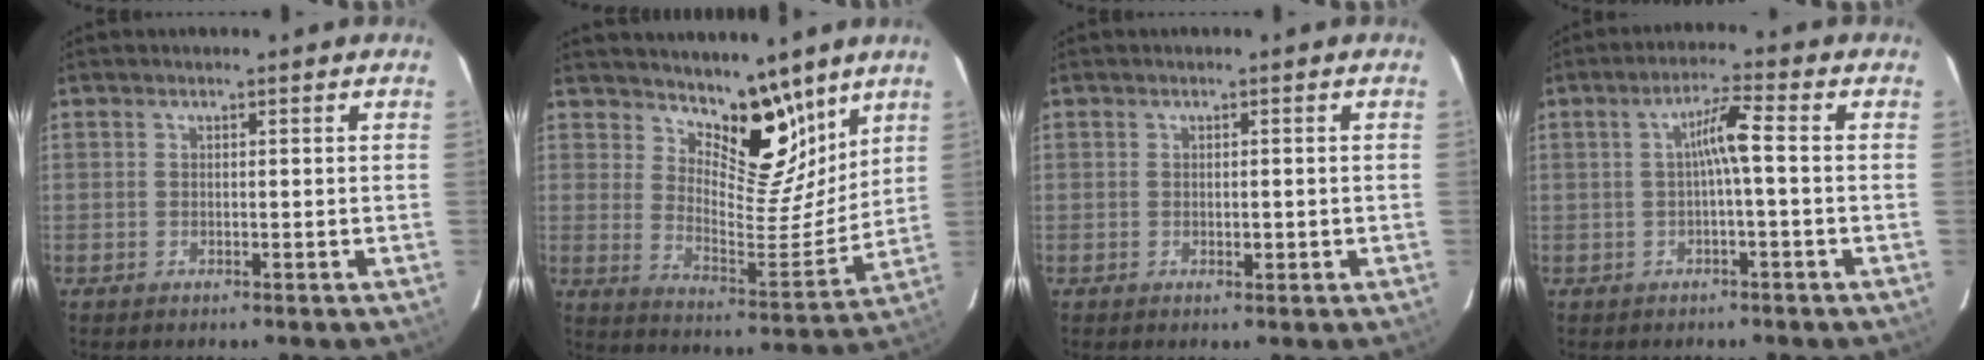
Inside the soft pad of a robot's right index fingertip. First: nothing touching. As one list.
[{"total": 11.9, "force": [9.0, 4.6, 6.4], "torque": [-0.088, -0.013, 0.153]}, {"total": 1.0, "force": [-0.2, 0.5, 0.9], "torque": [-0.014, 0.000, 0.000]}, {"total": 4.6, "force": [0.1, 0.2, 4.6], "torque": [-0.079, 0.016, 0.002]}]